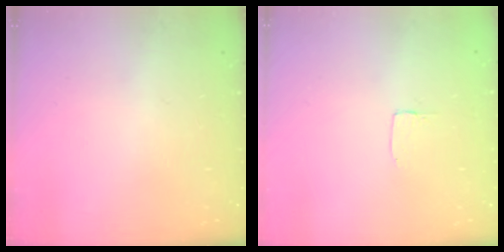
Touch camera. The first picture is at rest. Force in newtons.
{"total": 1.2, "press": 1.2, "slide": 0.0}